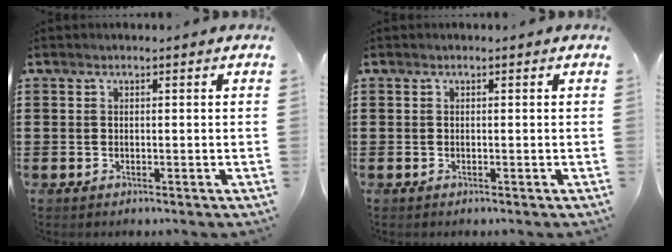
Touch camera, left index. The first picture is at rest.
{"total": 0.0}